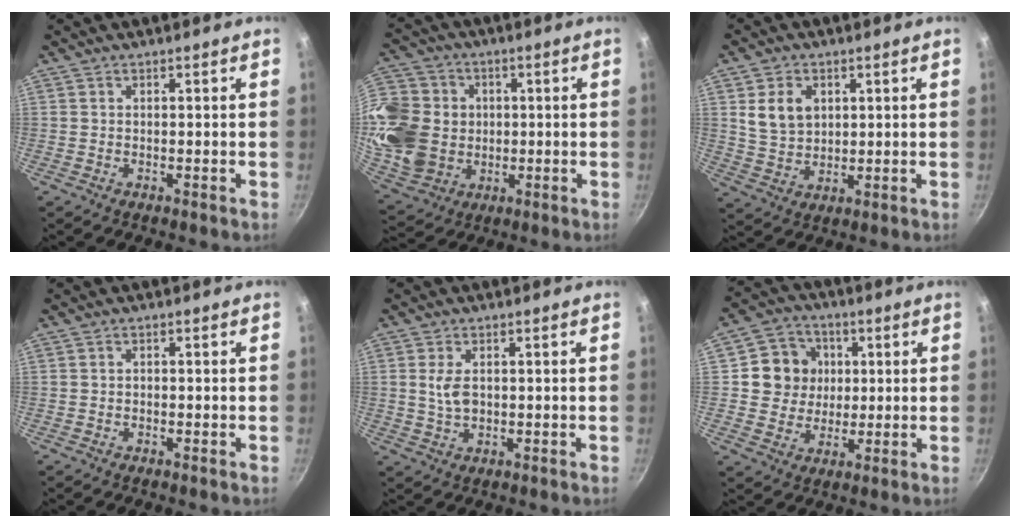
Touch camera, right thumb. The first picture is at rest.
{"total": 21.5, "force": [1.0, 18.2, 11.4], "torque": [-0.236, 0.007, 0.033]}
{"total": 7.7, "force": [2.3, 5.7, 4.6], "torque": [-0.065, -0.012, 0.048]}
{"total": 0.5, "force": [-0.3, 0.4, 0.2], "torque": [-0.006, 0.003, -0.005]}
{"total": 4.2, "force": [0.5, 2.6, 3.3], "torque": [-0.056, 0.001, 0.011]}
{"total": 10.2, "force": [1.8, 9.5, 3.3], "torque": [-0.021, 0.009, 0.024]}